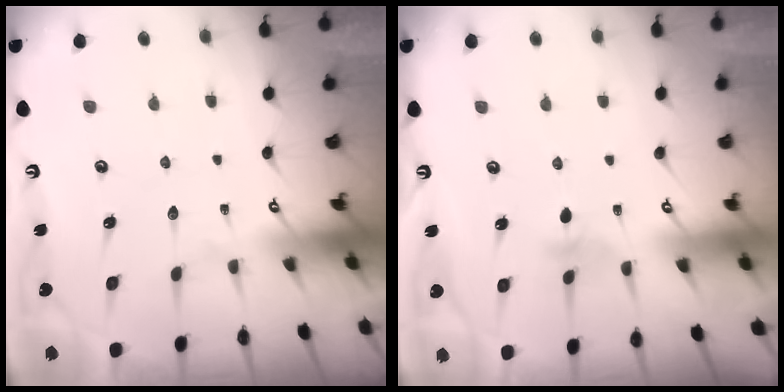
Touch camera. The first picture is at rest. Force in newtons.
{"total": 3.4, "press": 3.3, "slide": 0.6}